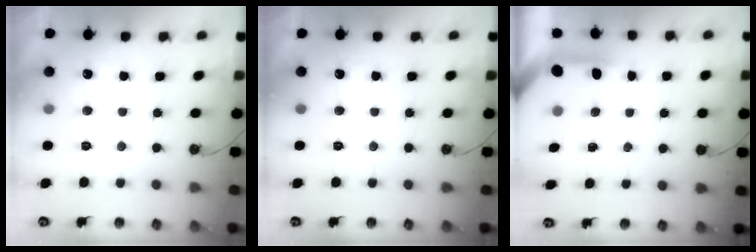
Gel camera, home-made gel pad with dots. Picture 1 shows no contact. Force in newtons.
{"total": 0.0}
{"total": 4.0, "press": 3.9, "slide": 0.4}